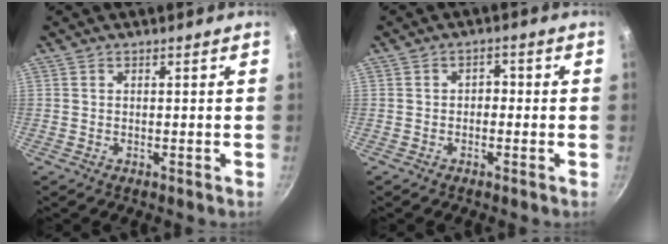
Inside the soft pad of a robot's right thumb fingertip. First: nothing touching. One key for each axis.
{"total": 2.1, "fx": -0.4, "fy": 1.6, "fz": 1.3, "tx": 0.002, "ty": 0.012, "tz": -0.015}